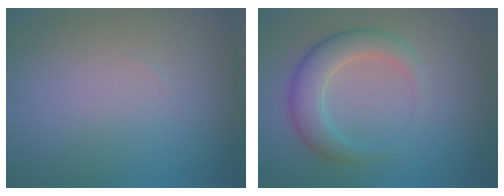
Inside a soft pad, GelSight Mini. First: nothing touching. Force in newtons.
{"total": 4.7, "press": 4.7, "slide": 0.4}